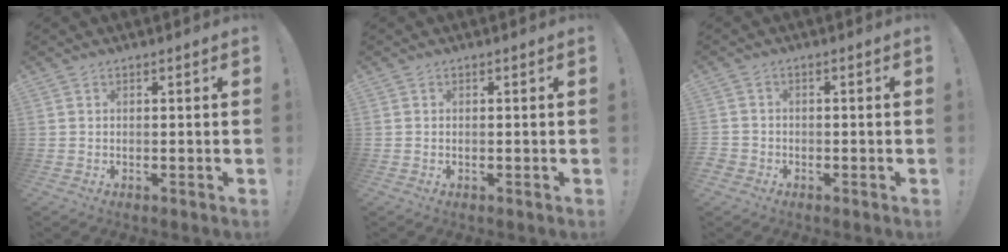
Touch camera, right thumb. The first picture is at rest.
{"total": 0.0}
{"total": 2.3, "force": [-1.4, 1.7, 0.8], "torque": [-0.014, 0.006, -0.025]}